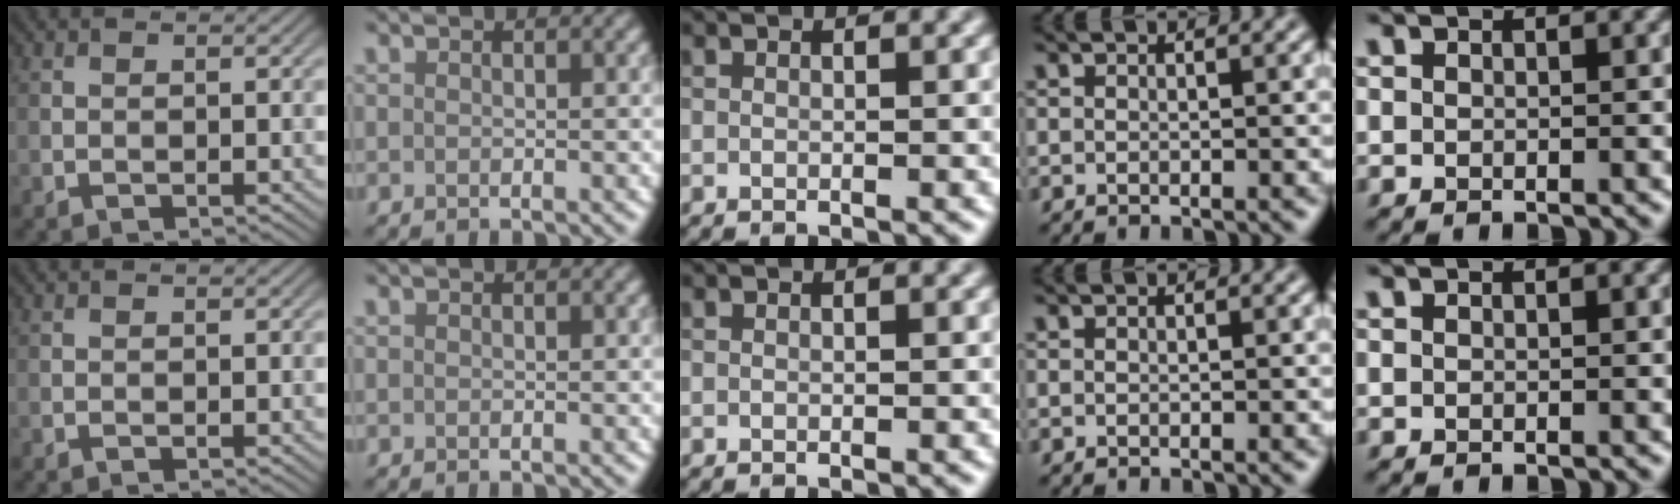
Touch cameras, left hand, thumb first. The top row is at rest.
{}